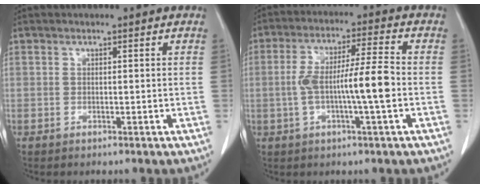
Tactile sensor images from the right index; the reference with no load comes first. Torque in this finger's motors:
{"motor_torque": [1.33, -0.31, 0.31, 0.17]}